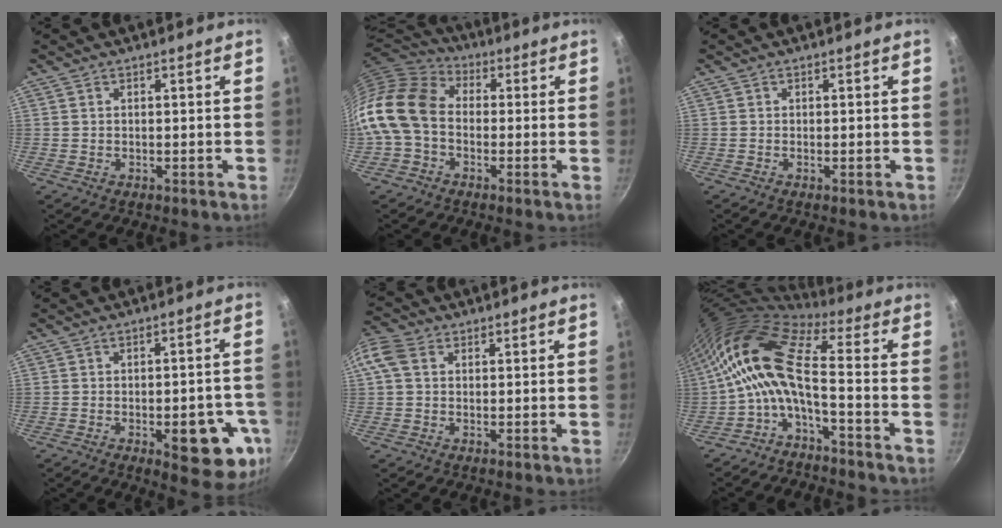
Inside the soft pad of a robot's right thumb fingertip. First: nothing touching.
{"total": 16.0, "force": [-2.0, 11.9, 10.6], "torque": [-0.204, 0.041, -0.060]}
{"total": 0.6, "force": [-0.2, 0.1, 0.6], "torque": [-0.011, 0.001, -0.005]}
{"total": 13.2, "force": [-4.5, 5.4, 11.2], "torque": [-0.095, 0.011, -0.054]}
{"total": 5.9, "force": [1.5, 4.3, 3.8], "torque": [-0.082, 0.018, 0.017]}
{"total": 14.8, "force": [-2.1, 5.7, 13.5], "torque": [-0.288, 0.031, -0.053]}